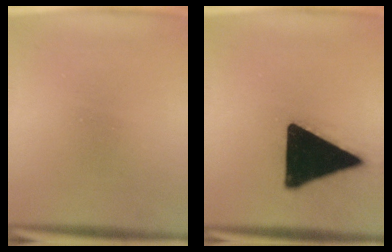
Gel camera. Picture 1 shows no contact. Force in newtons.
{"total": 20.3}